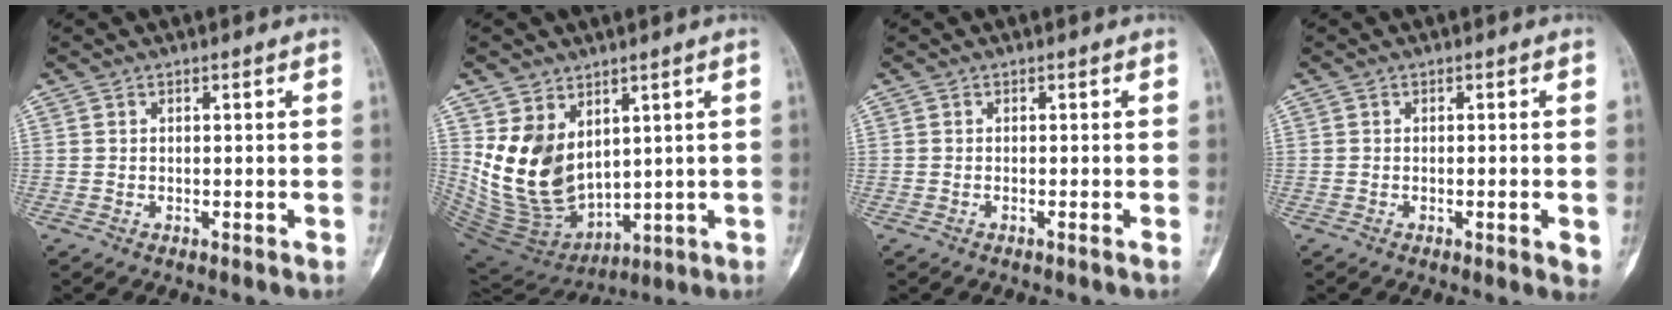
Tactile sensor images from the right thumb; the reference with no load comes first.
{"total": 14.8, "force": [3.5, 10.0, 10.3], "torque": [-0.163, -0.031, 0.098]}
{"total": 0.0}
{"total": 2.7, "force": [-0.6, 0.6, 2.6], "torque": [-0.037, -0.005, -0.006]}